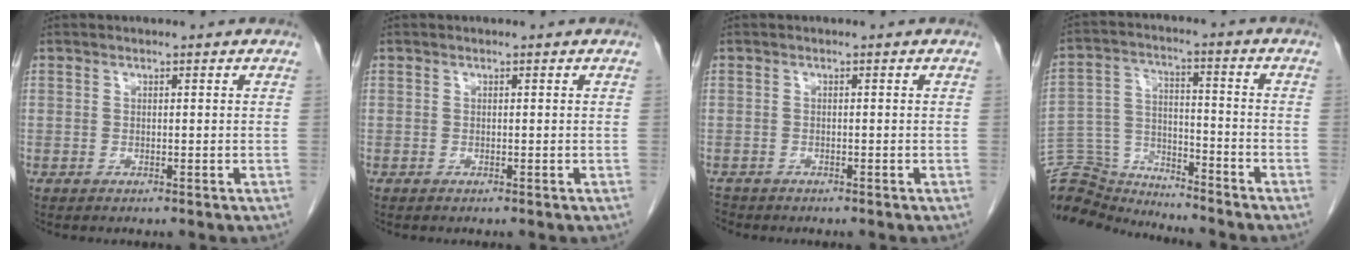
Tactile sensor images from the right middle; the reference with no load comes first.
{"total": 0.0}
{"total": 1.5, "force": [-1.4, 0.6, 0.1], "torque": [-0.005, -0.003, -0.022]}
{"total": 12.5, "force": [-12.4, 1.6, 0.1], "torque": [-0.010, 0.038, -0.223]}